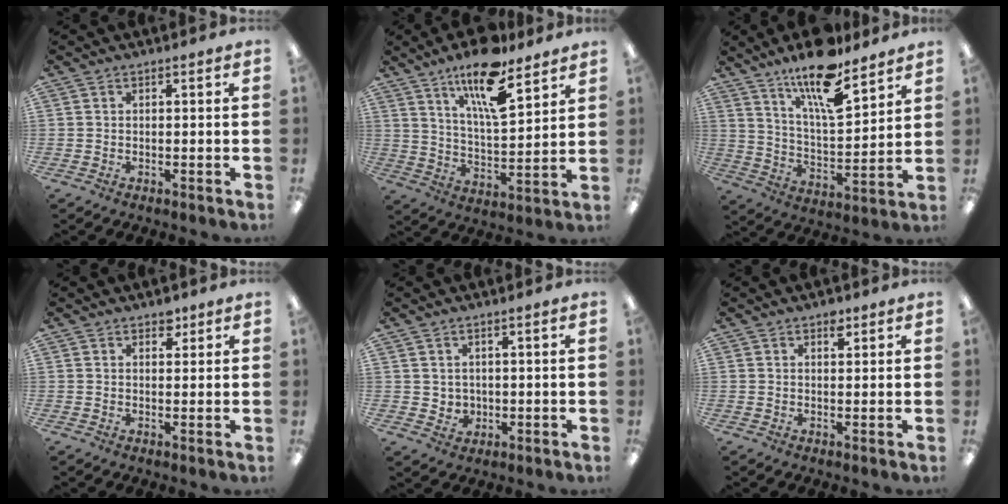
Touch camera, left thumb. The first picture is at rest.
{"total": 16.1, "force": [11.0, 4.9, 10.7], "torque": [-0.182, -0.055, 0.182]}
{"total": 16.2, "force": [12.1, 4.4, 9.8], "torque": [-0.172, -0.068, 0.203]}
{"total": 2.6, "force": [1.9, 1.5, 1.1], "torque": [0.001, -0.007, 0.029]}
{"total": 2.8, "force": [1.7, 2.3, 0.0], "torque": [0.000, -0.006, 0.030]}
{"total": 2.4, "force": [1.6, 1.2, 1.3], "torque": [-0.003, -0.008, 0.023]}